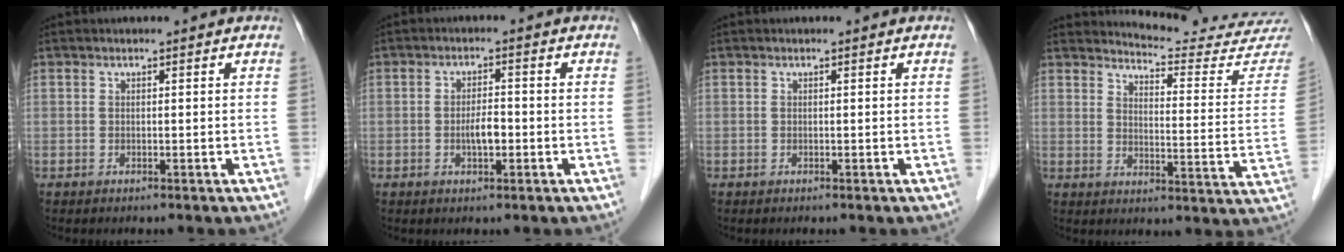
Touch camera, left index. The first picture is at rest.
{"total": 3.1, "force": [-1.0, 1.0, 2.7], "torque": [-0.051, -0.001, -0.017]}
{"total": 0.0}
{"total": 16.9, "force": [16.8, 0.4, 1.7], "torque": [-0.011, -0.121, 0.181]}